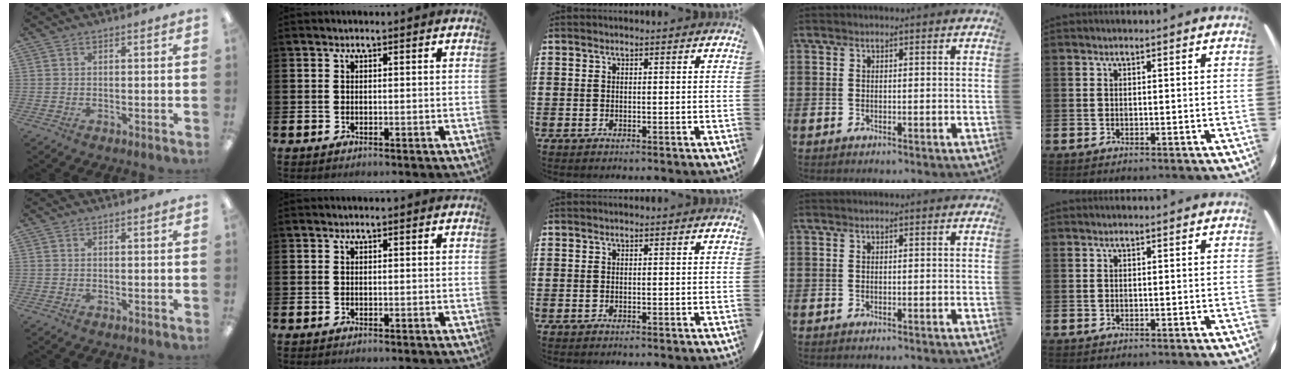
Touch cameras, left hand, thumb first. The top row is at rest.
{}